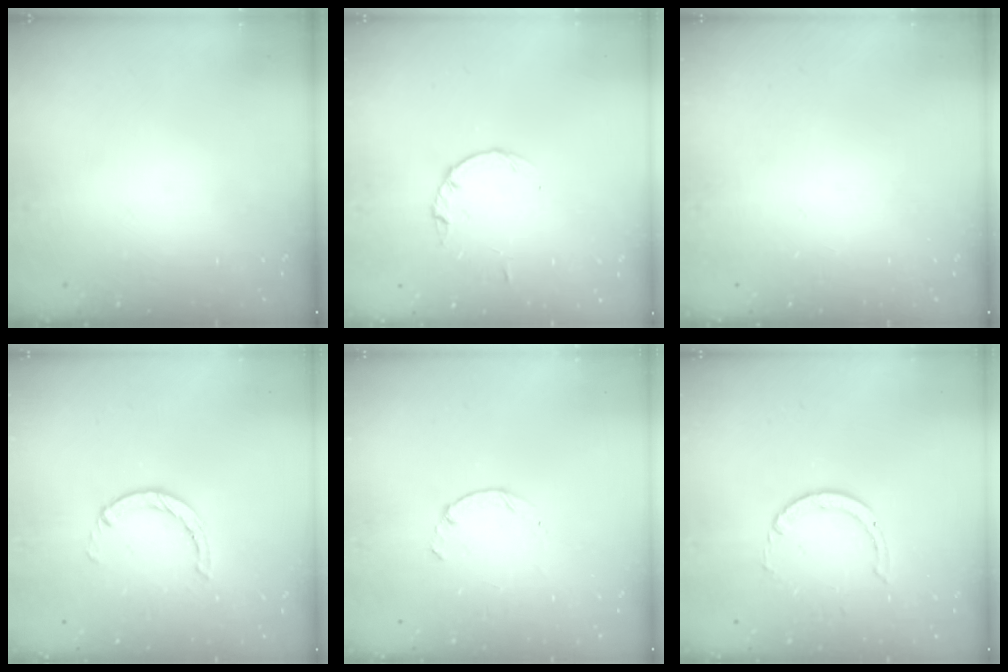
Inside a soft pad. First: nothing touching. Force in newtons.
{"total": 2.8, "press": 2.8, "slide": 0.4}
{"total": 0.0}
{"total": 1.4, "press": 1.4, "slide": 0.3}
{"total": 1.3, "press": 1.2, "slide": 0.4}
{"total": 3.3, "press": 3.3, "slide": 0.3}